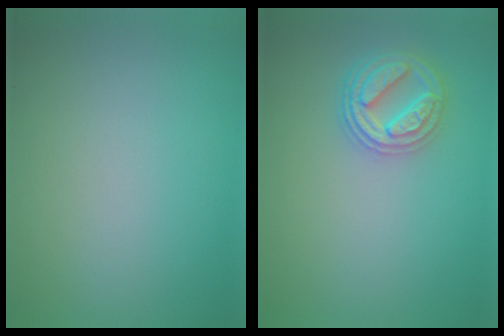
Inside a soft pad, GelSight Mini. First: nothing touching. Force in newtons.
{"total": 3.9, "press": 3.7, "slide": 1.3}